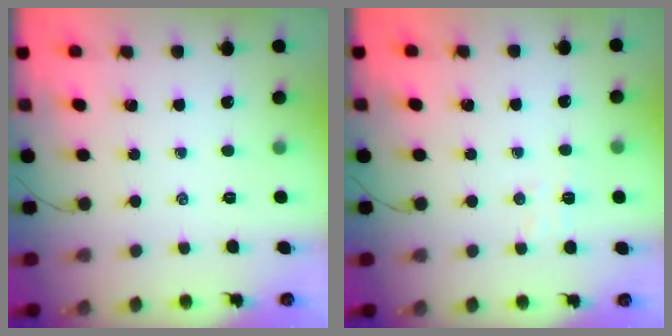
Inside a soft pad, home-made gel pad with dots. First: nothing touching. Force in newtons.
{"total": 4.3, "press": 4.2, "slide": 0.9}